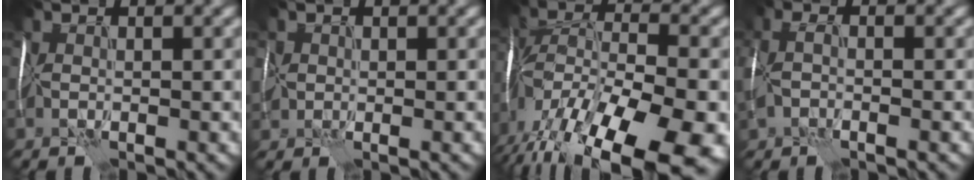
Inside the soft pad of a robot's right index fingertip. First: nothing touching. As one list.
[{"total": 2.3, "force": [-0.3, 2.0, 1.2], "torque": [-0.024, -0.001, -0.001]}, {"total": 17.6, "force": [-10.8, 8.2, 11.2], "torque": [-0.204, -0.036, -0.127]}, {"total": 3.6, "force": [-1.0, 1.8, 3.0], "torque": [-0.084, -0.004, -0.016]}]